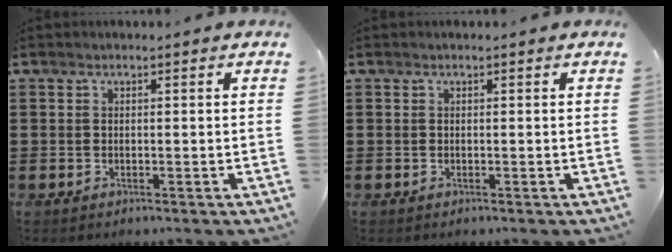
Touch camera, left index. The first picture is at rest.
{"total": 0.0}